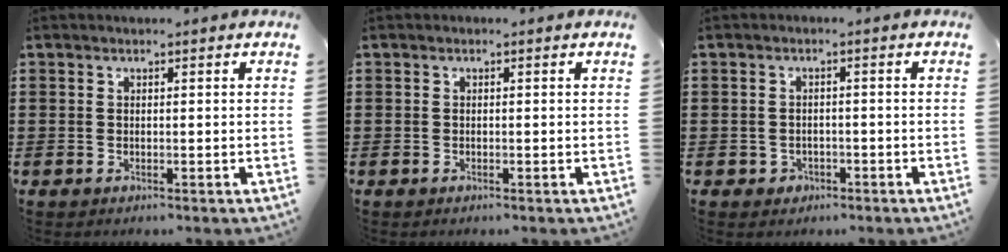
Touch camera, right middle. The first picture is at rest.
{"total": 0.0}
{"total": 1.2, "force": [-0.8, 0.9, 0.3], "torque": [-0.009, 0.000, -0.017]}